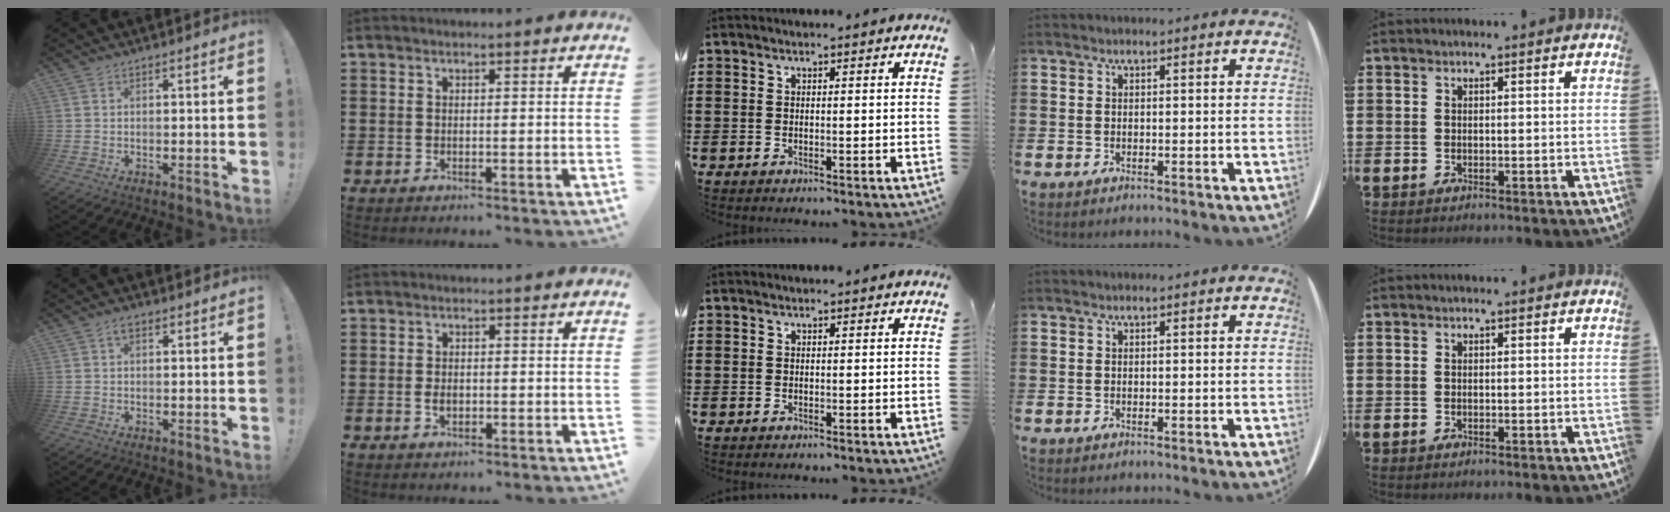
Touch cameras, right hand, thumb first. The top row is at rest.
{"thumb": {"total": 2.3, "force": [1.0, 1.2, 1.7], "torque": [-0.035, 0.004, 0.017]}, "index": {"total": 1.8, "force": [-0.2, 1.1, 1.4], "torque": [-0.027, 0.005, -0.006]}}